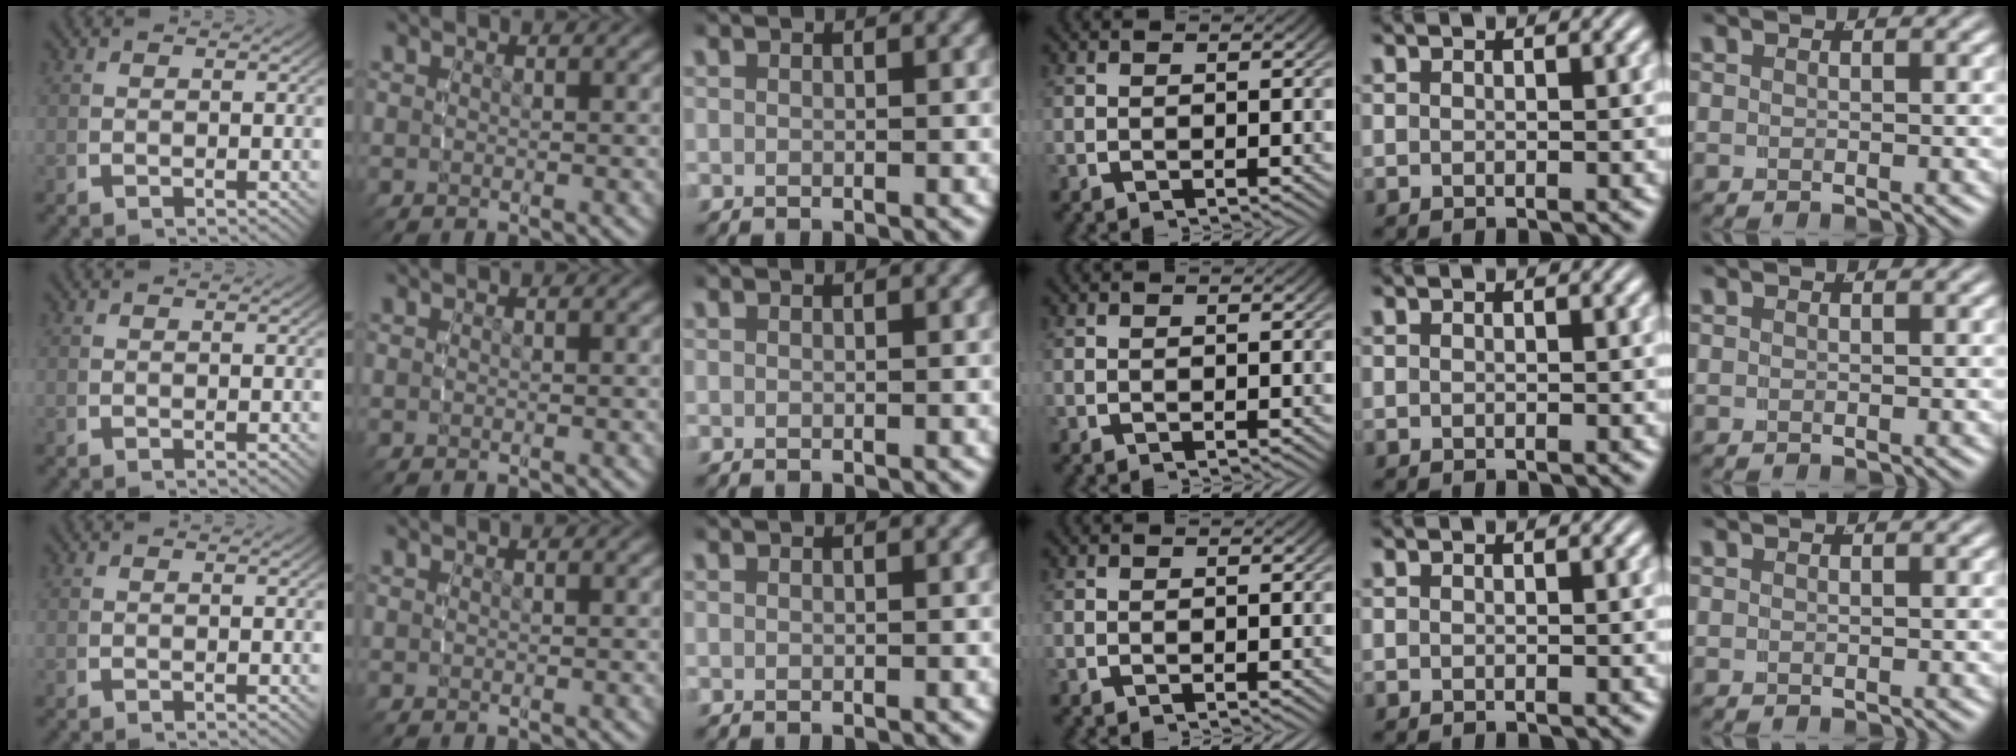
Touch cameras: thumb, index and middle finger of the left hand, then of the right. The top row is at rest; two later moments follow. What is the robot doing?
{"motion": "reach", "object": "router"}